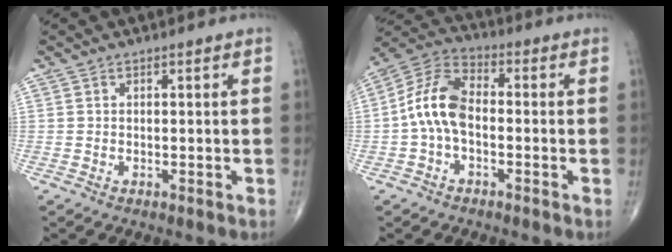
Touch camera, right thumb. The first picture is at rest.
{"total": 10.1, "force": [-1.1, 5.9, 8.1], "torque": [-0.155, 0.034, -0.034]}